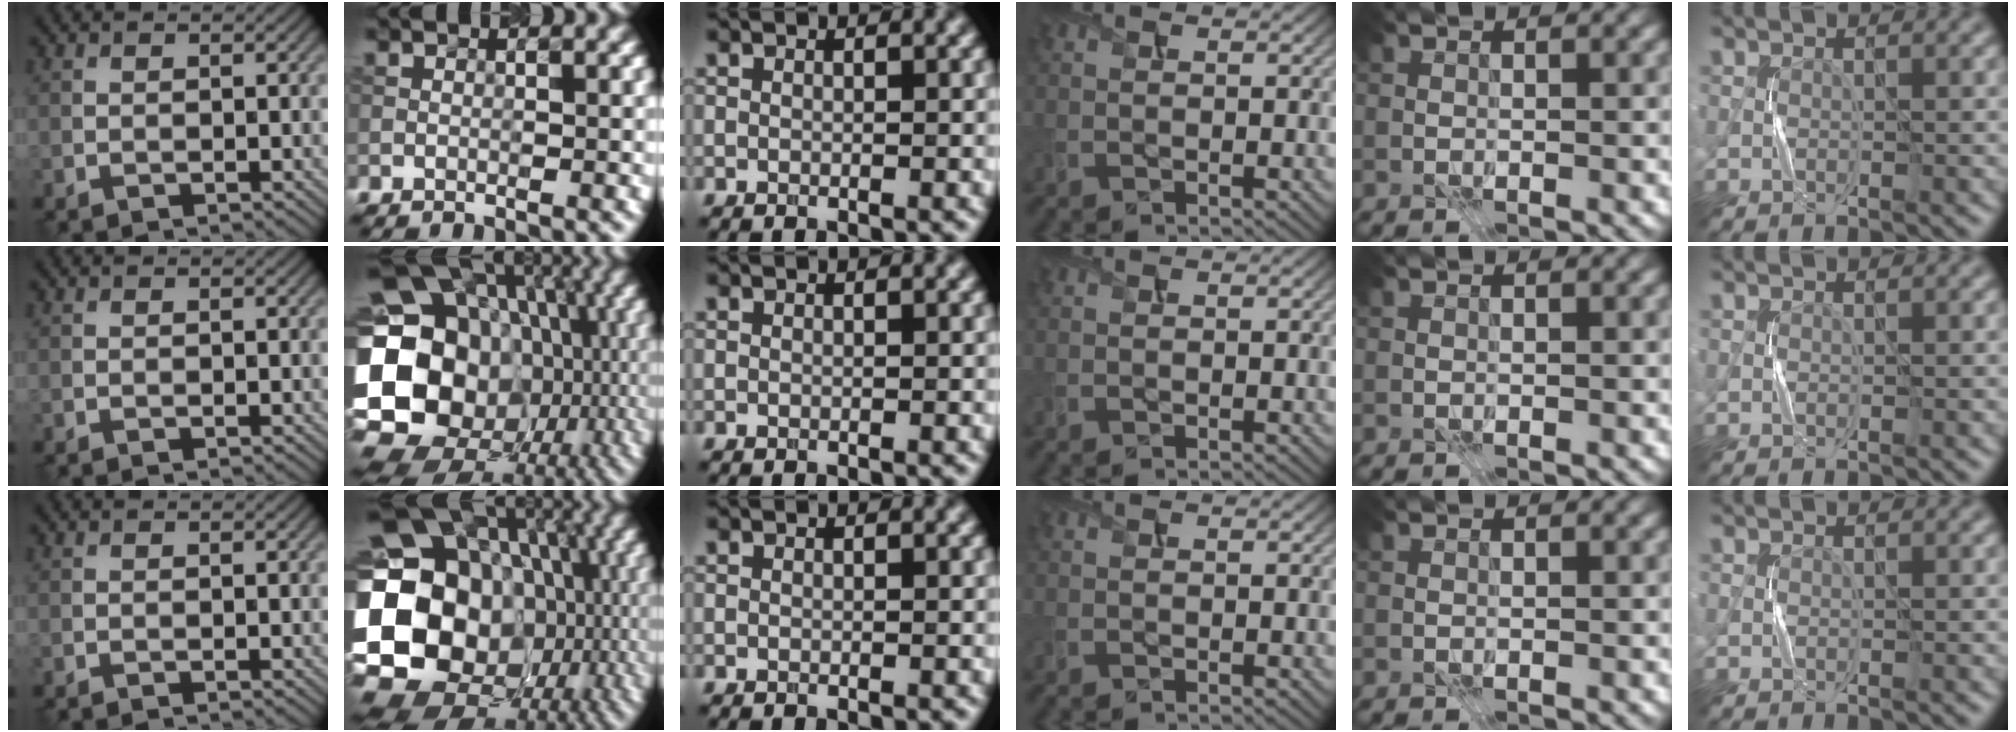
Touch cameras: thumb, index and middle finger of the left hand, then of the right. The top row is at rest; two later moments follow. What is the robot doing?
{"motion": "press", "object": "sticker"}